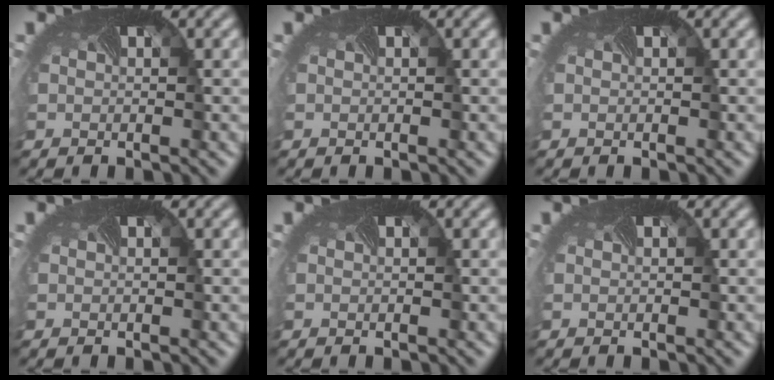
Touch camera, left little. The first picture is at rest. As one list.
[{"total": 0.0}, {"total": 0.0}, {"total": 0.0}, {"total": 0.0}, {"total": 0.0}]